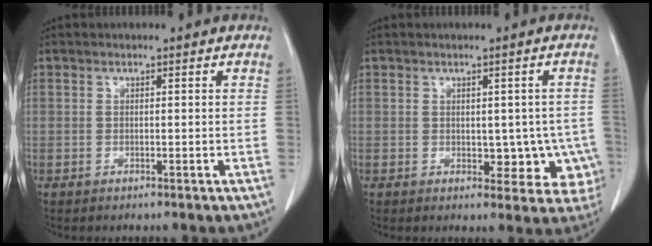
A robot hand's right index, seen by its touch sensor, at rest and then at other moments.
{"total": 6.7, "force": [-0.9, 4.2, 5.1], "torque": [-0.028, 0.013, -0.001]}